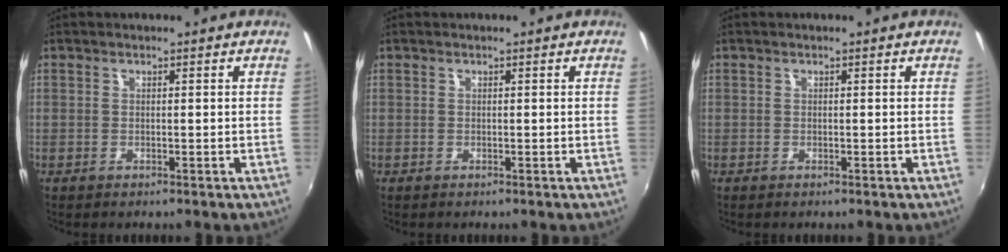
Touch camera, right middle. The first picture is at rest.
{"total": 0.0}
{"total": 0.0}